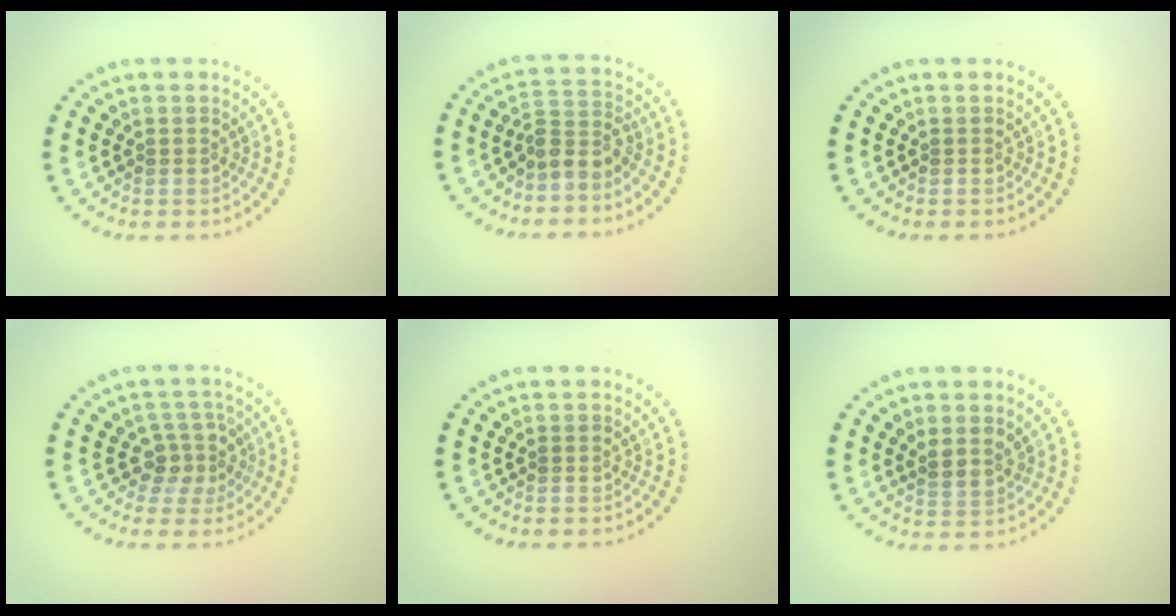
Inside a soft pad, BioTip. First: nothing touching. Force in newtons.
{"total": 2.6, "press": 1.9, "slide": 1.7}
{"total": 0.0}
{"total": 2.7, "press": 2.2, "slide": 1.5}
{"total": 0.0}
{"total": 1.5, "press": 1.2, "slide": 0.9}